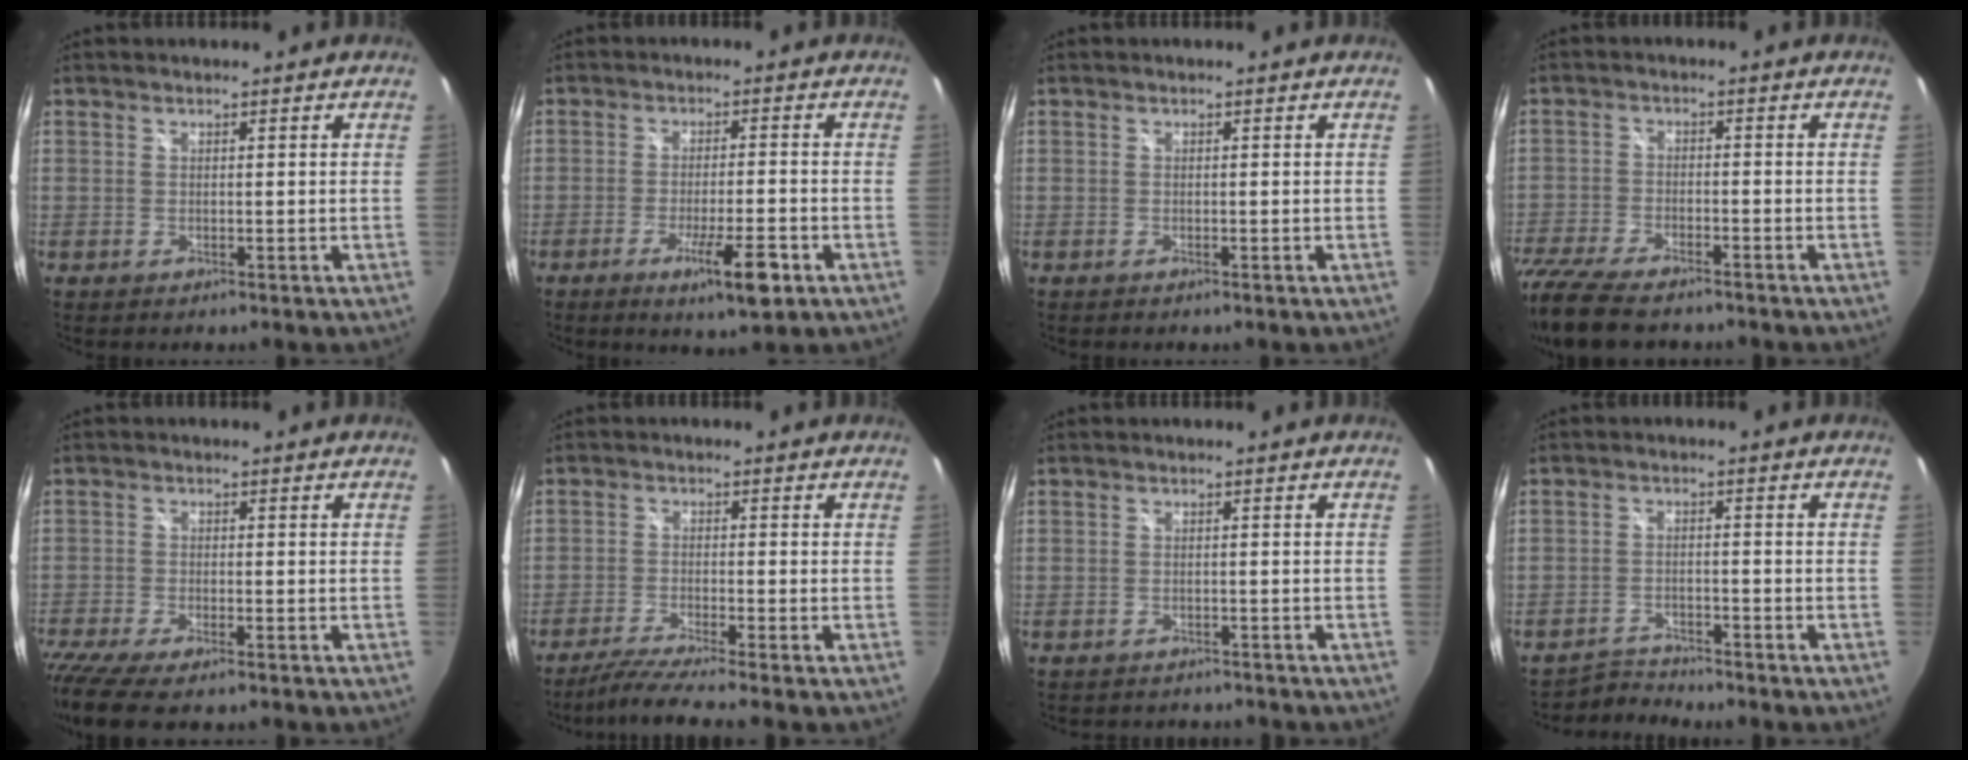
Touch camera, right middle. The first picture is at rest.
{"total": 8.0, "force": [-4.3, 1.1, 6.7], "torque": [-0.123, -0.019, -0.067]}
{"total": 0.0}
{"total": 16.8, "force": [-13.4, 5.5, 8.5], "torque": [-0.207, -0.048, -0.234]}
{"total": 9.3, "force": [-7.5, 1.8, 5.2], "torque": [-0.131, -0.045, -0.137]}
{"total": 7.1, "force": [-6.0, -1.3, 3.4], "torque": [-0.083, -0.022, -0.108]}
{"total": 4.9, "force": [-4.5, 1.5, 1.2], "torque": [-0.029, -0.010, -0.061]}
{"total": 4.1, "force": [-4.1, 0.4, -0.4], "torque": [-0.006, 0.006, -0.075]}